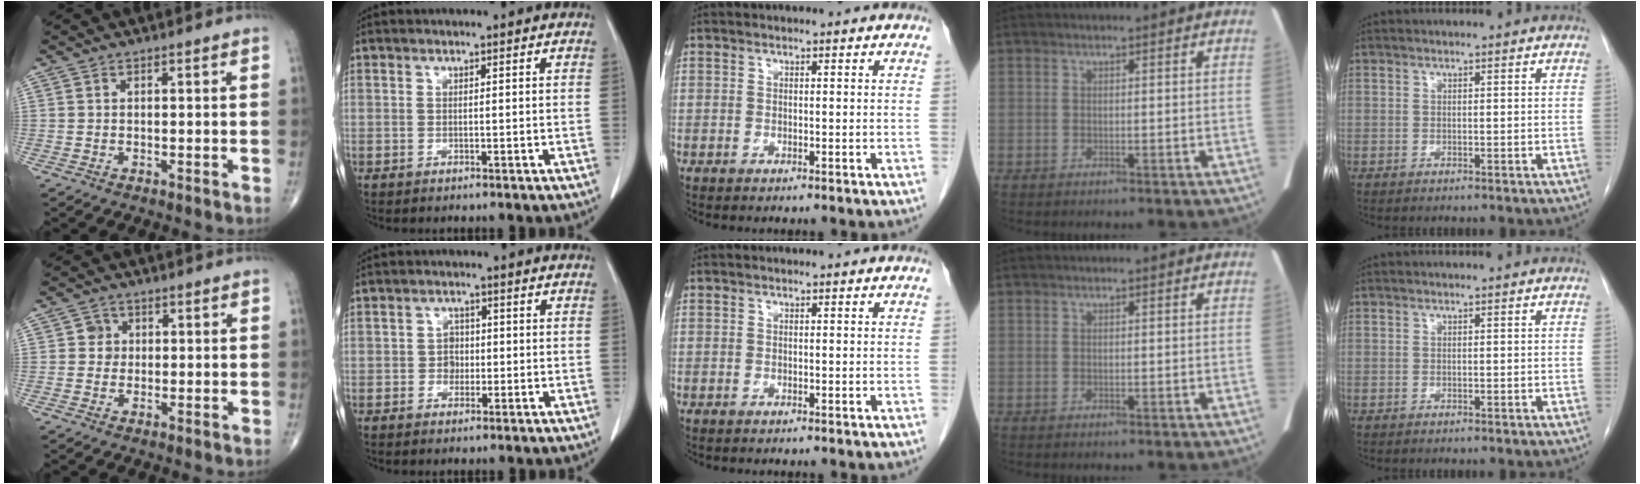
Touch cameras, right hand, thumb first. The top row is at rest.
{"thumb": {"total": 2.4, "force": [0.3, 2.3, 0.5], "torque": [0.008, 0.004, 0.000]}, "index": {"total": 2.3, "force": [-0.4, 1.9, 1.1], "torque": [-0.011, 0.006, -0.005]}}